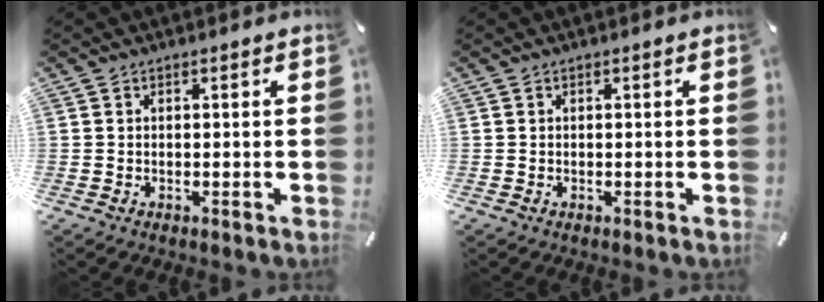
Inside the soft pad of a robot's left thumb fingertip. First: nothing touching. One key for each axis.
{"total": 0.0}